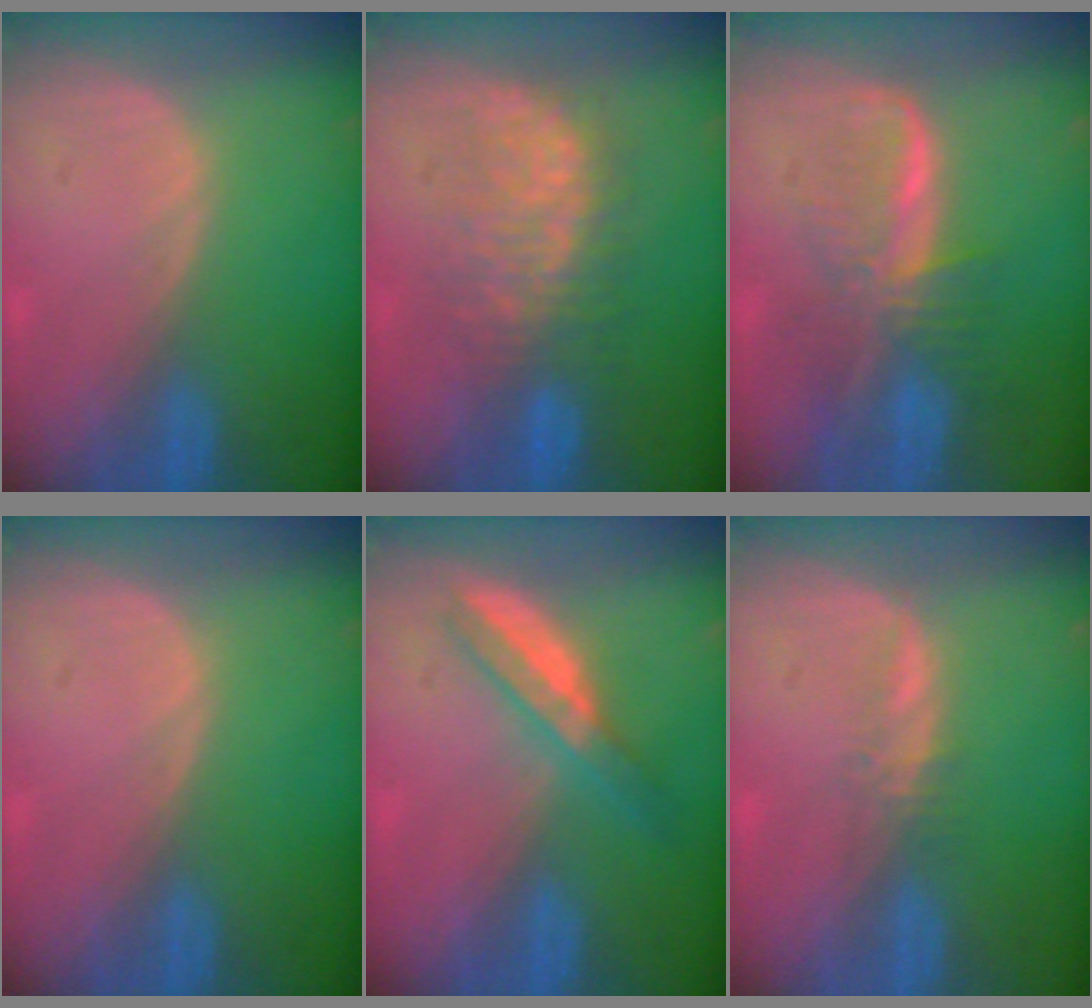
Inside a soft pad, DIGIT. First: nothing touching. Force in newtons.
{"total": 7.8, "press": 7.8, "slide": 0.4}
{"total": 7.6, "press": 6.7, "slide": 3.7}
{"total": 0.0}
{"total": 5.5, "press": 4.8, "slide": 2.6}
{"total": 1.6, "press": 1.5, "slide": 0.5}